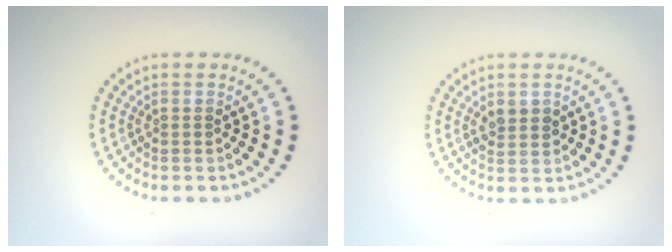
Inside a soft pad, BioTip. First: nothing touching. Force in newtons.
{"total": 1.7, "press": 1.6, "slide": 0.3}